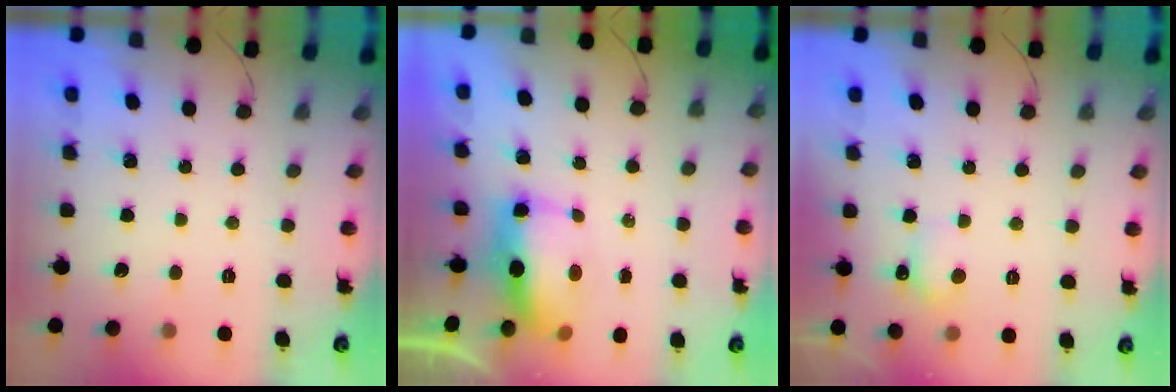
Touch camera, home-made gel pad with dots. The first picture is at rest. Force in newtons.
{"total": 8.8, "press": 8.7, "slide": 1.4}
{"total": 5.1, "press": 4.9, "slide": 1.3}